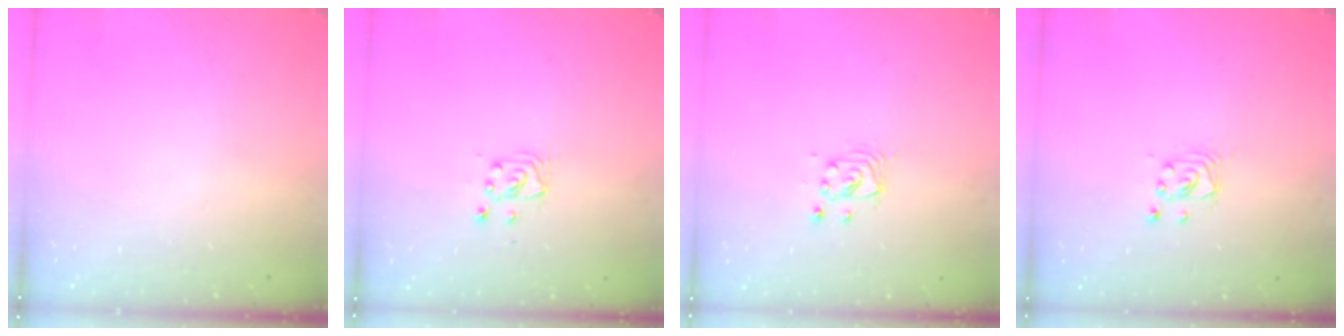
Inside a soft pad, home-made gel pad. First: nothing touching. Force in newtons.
{"total": 2.9, "press": 2.9, "slide": 0.4}
{"total": 2.7, "press": 2.7, "slide": 0.2}
{"total": 2.4, "press": 2.4, "slide": 0.2}